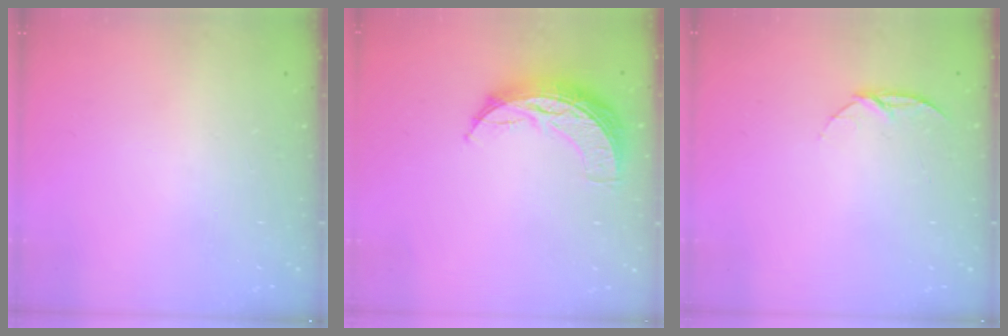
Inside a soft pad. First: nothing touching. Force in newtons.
{"total": 10.9, "press": 10.9, "slide": 0.4}
{"total": 6.9, "press": 6.9, "slide": 0.8}